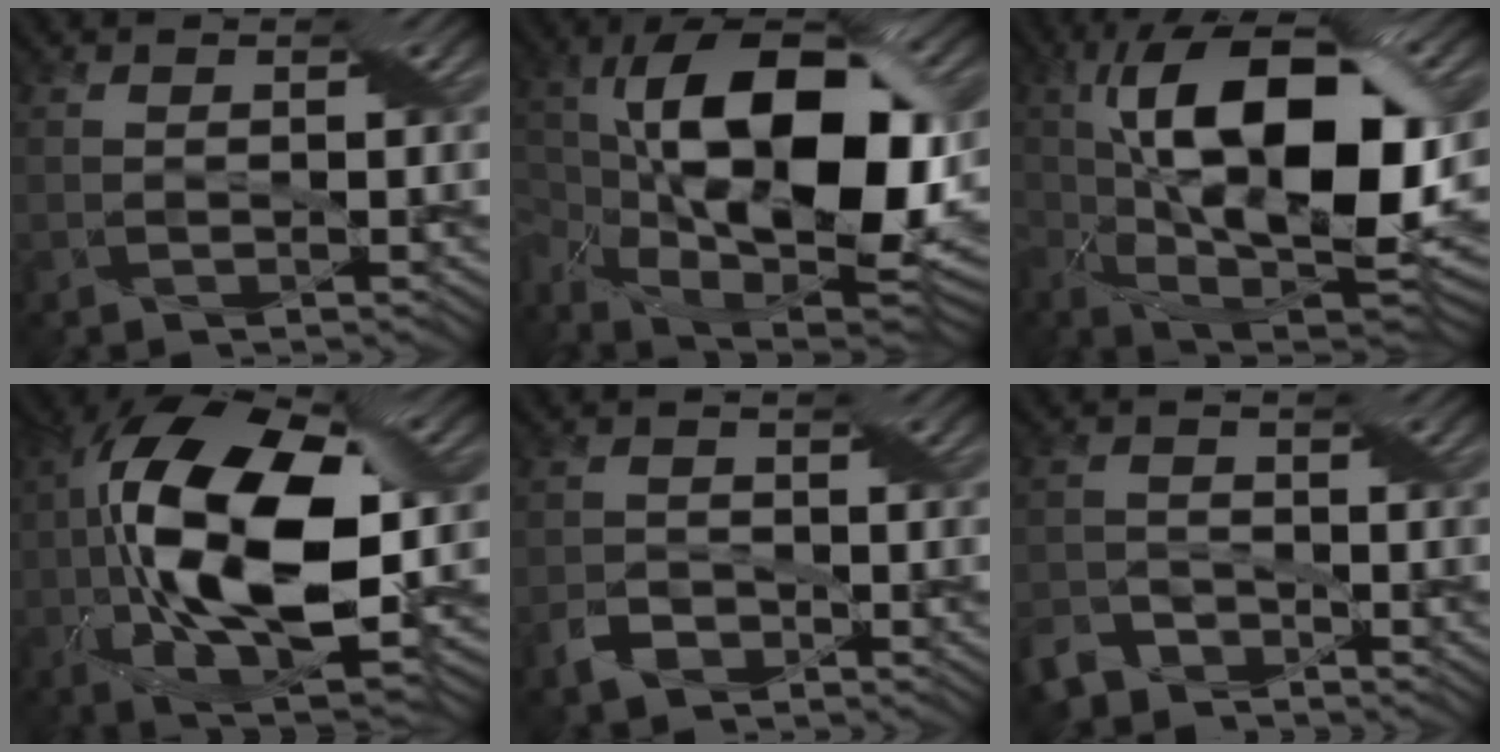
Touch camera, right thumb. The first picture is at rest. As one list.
[{"total": 20.8, "force": [-1.1, 11.3, 17.4], "torque": [-0.339, -0.020, -0.007]}, {"total": 19.2, "force": [1.1, 9.3, 16.8], "torque": [-0.294, -0.007, 0.020]}, {"total": 18.5, "force": [-0.9, 8.6, 16.3], "torque": [-0.315, 0.018, -0.025]}, {"total": 2.8, "force": [-1.8, 1.8, 1.2], "torque": [-0.027, 0.002, -0.042]}, {"total": 4.5, "force": [-3.7, 2.2, 1.4], "torque": [-0.033, -0.002, -0.082]}]